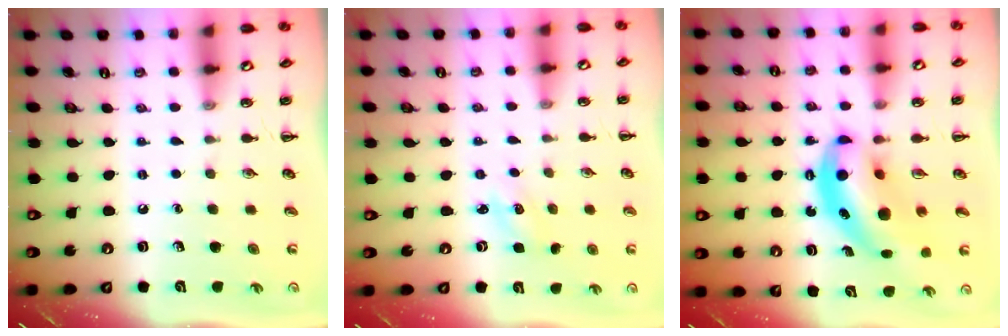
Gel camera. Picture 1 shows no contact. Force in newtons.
{"total": 1.8, "press": 1.7, "slide": 0.5}
{"total": 10.1, "press": 9.8, "slide": 2.3}